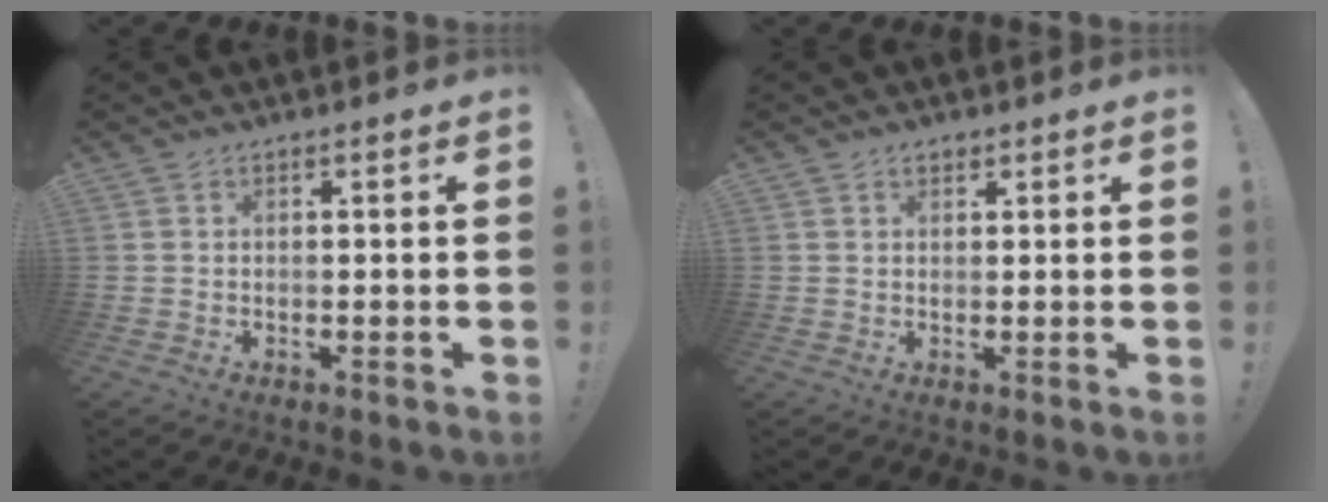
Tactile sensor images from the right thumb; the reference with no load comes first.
{"total": 1.3, "force": [0.9, 0.9, 0.3], "torque": [0.002, -0.003, 0.014]}